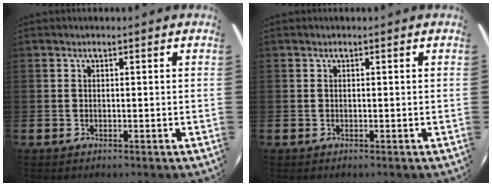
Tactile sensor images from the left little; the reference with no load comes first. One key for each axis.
{"total": 0.0}